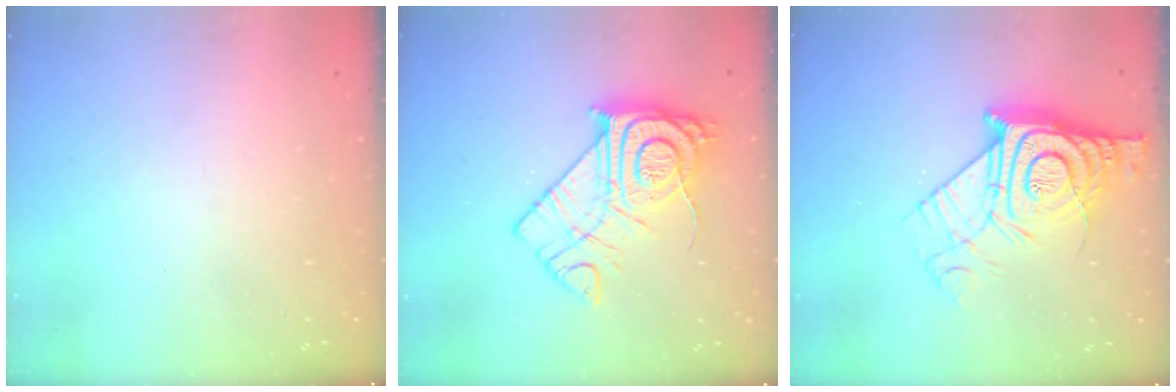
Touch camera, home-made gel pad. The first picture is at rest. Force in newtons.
{"total": 17.2, "press": 17.1, "slide": 1.3}
{"total": 16.2, "press": 16.1, "slide": 1.3}